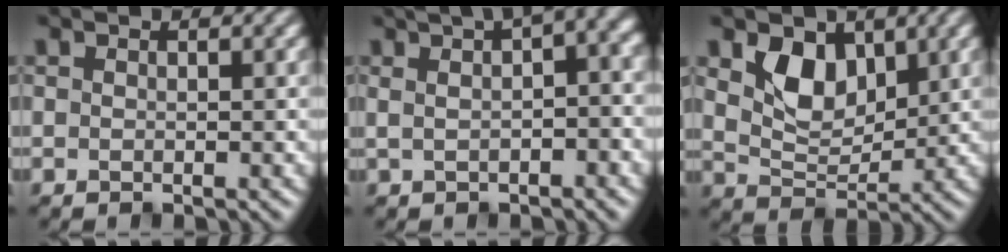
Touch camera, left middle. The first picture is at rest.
{"total": 8.5, "force": [3.2, 3.0, 7.3], "torque": [-0.083, 0.028, 0.039]}
{"total": 4.1, "force": [1.8, 2.6, 2.5], "torque": [-0.060, -0.010, 0.030]}